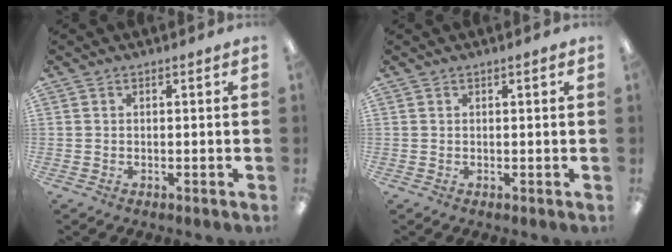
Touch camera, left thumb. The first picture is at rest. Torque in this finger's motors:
{"motor_torque": [-0.41, -0.16, -0.27, -0.21, 0.04]}